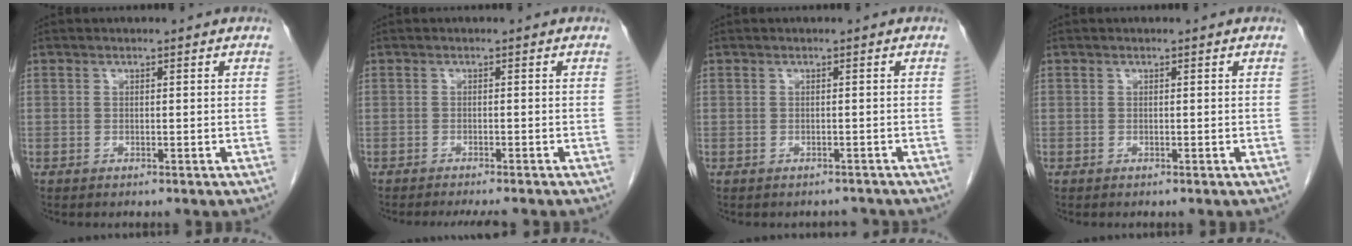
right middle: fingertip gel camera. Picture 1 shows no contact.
{"total": 5.8, "force": [-5.1, 0.7, 2.7], "torque": [-0.028, -0.008, -0.071]}
{"total": 1.8, "force": [-1.7, 0.8, -0.1], "torque": [0.002, 0.001, -0.023]}
{"total": 0.0}